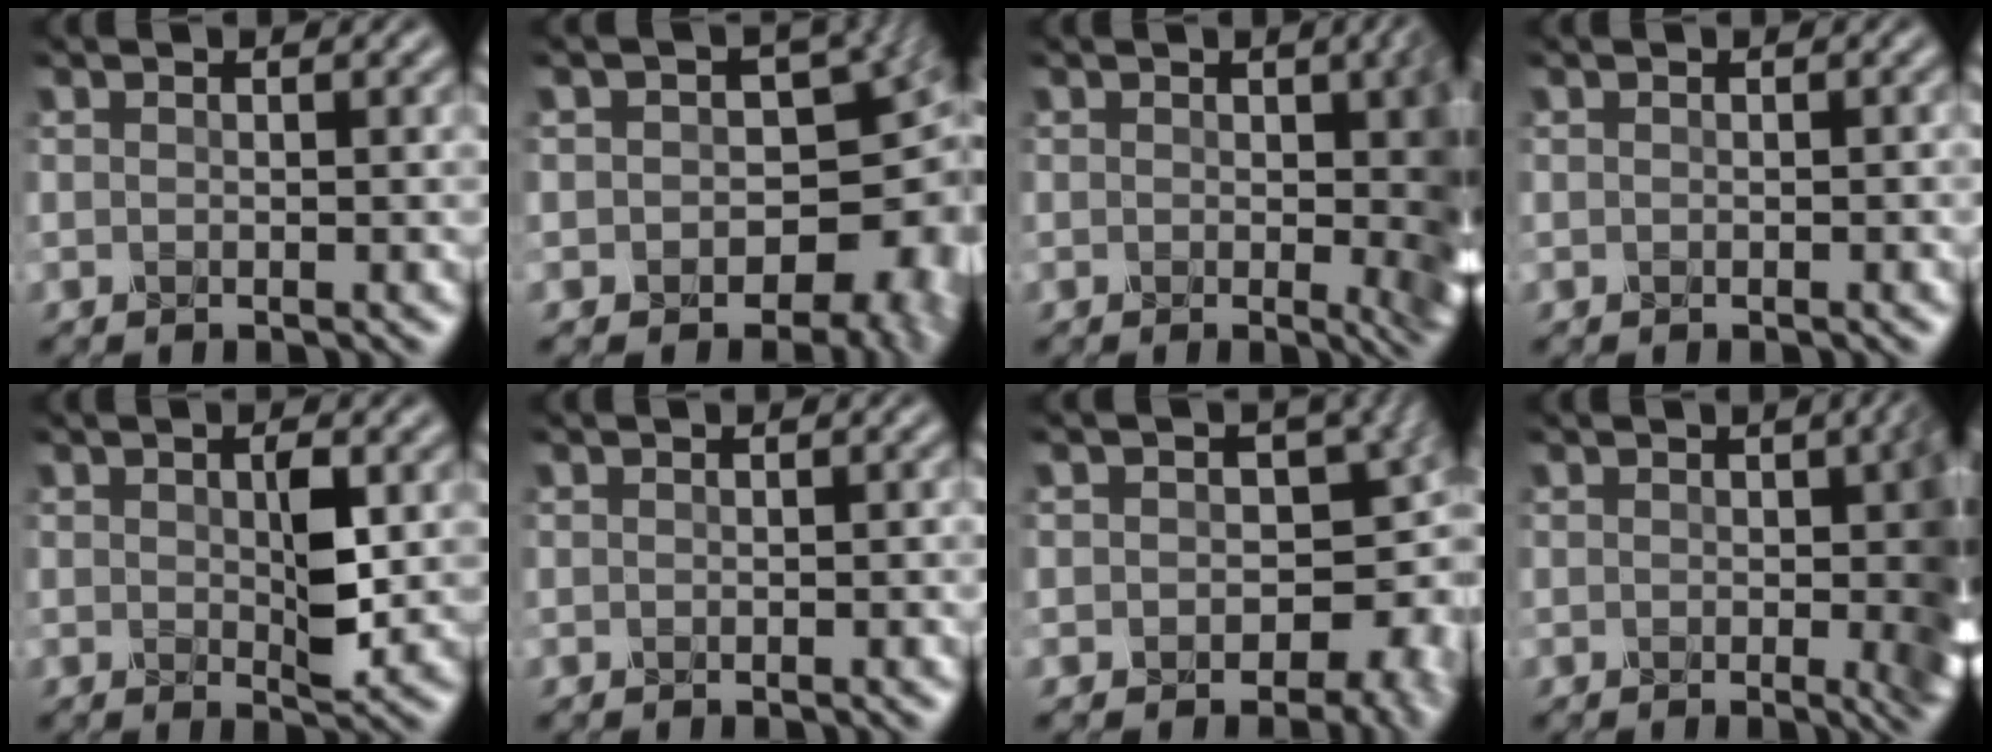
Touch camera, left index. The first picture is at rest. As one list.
[{"total": 10.9, "force": [-0.4, 8.0, 7.4], "torque": [-0.069, -0.021, 0.000]}, {"total": 7.2, "force": [0.1, 2.8, 6.6], "torque": [-0.054, -0.004, 0.003]}, {"total": 0.0}, {"total": 3.2, "force": [0.3, 1.2, 3.0], "torque": [-0.052, -0.006, 0.008]}, {"total": 0.0}, {"total": 9.9, "force": [-0.8, 7.5, 6.4], "torque": [-0.042, -0.010, -0.006]}, {"total": 6.1, "force": [0.1, 1.8, 5.8], "torque": [-0.051, -0.002, 0.003]}]